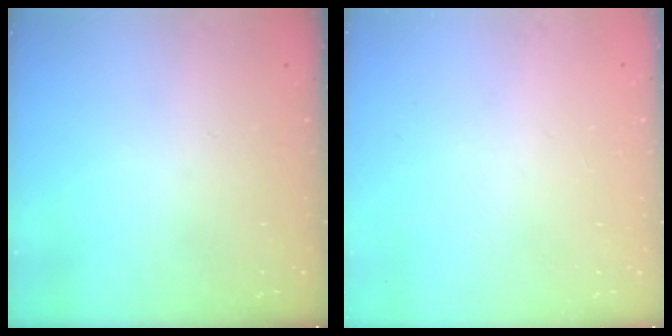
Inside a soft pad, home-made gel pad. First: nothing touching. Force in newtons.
{"total": 1.1, "press": 0.8, "slide": 0.7}